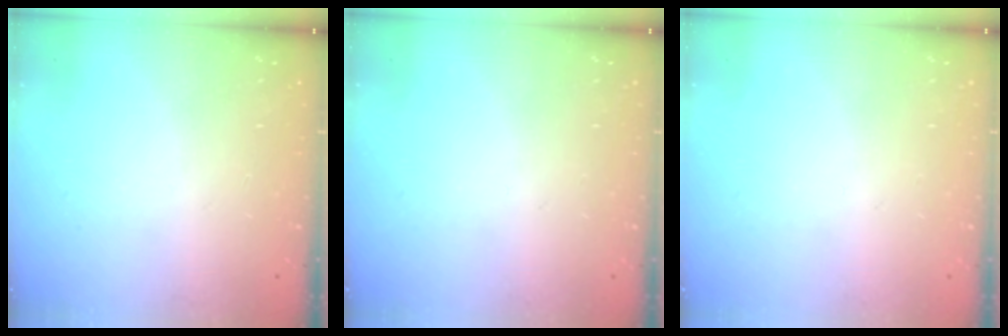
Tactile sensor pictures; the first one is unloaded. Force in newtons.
{"total": 0.0}
{"total": 0.0}